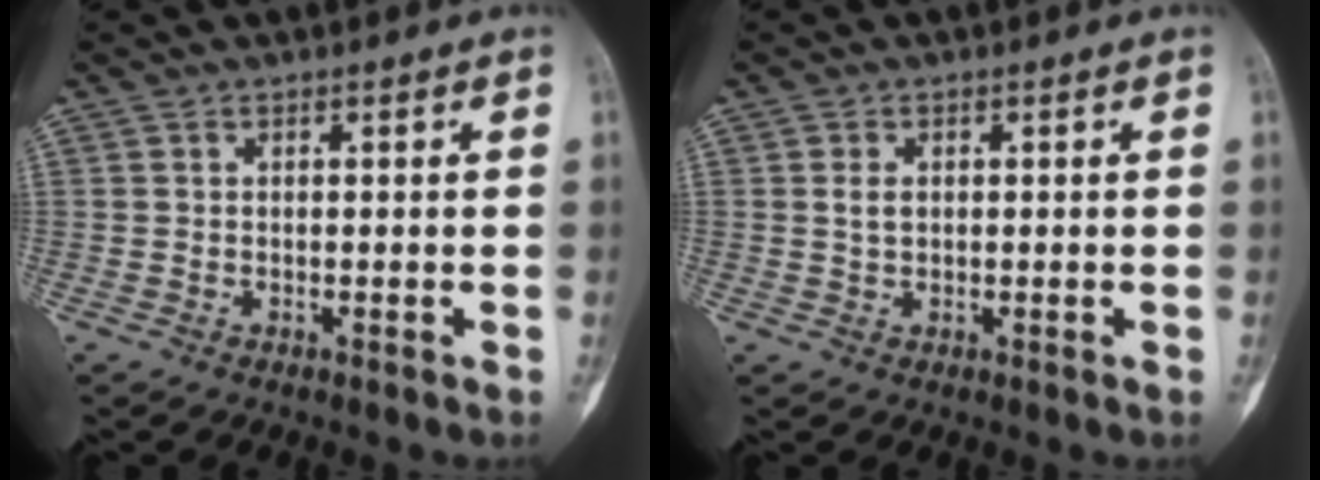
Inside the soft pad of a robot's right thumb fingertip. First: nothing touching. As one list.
[{"total": 1.8, "force": [0.4, 1.2, 1.3], "torque": [-0.023, 0.000, 0.010]}]